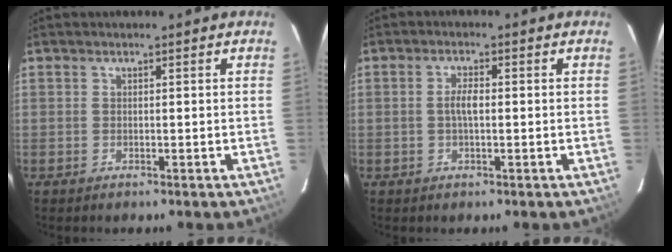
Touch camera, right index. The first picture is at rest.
{"total": 2.6, "force": [-0.2, 0.8, 2.5], "torque": [-0.049, 0.004, -0.004]}